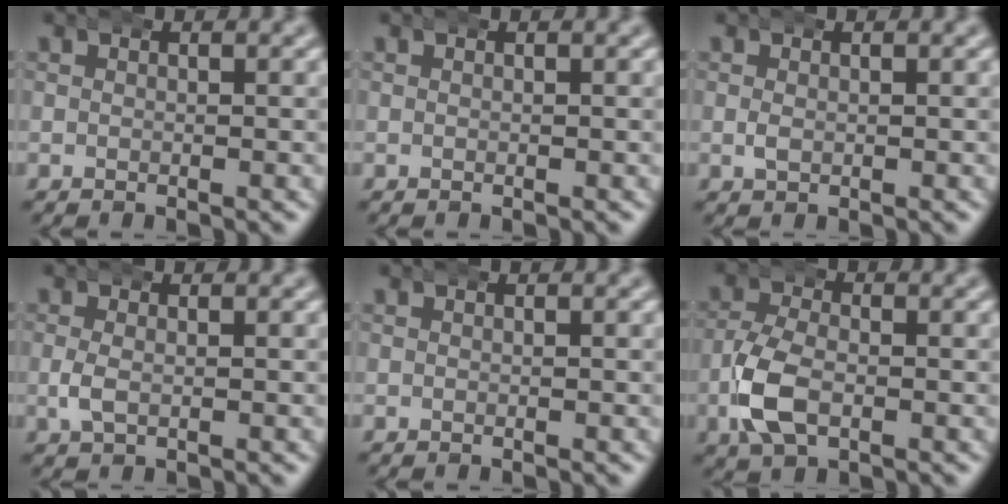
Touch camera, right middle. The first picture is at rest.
{"total": 0.0}
{"total": 0.9, "force": [-0.1, 0.5, 0.7], "torque": [-0.021, -0.006, 0.006]}
{"total": 1.7, "force": [-0.3, 1.0, 1.4], "torque": [-0.044, -0.010, 0.002]}
{"total": 0.0}
{"total": 4.9, "force": [-1.3, 3.0, 3.7], "torque": [-0.092, -0.009, -0.020]}